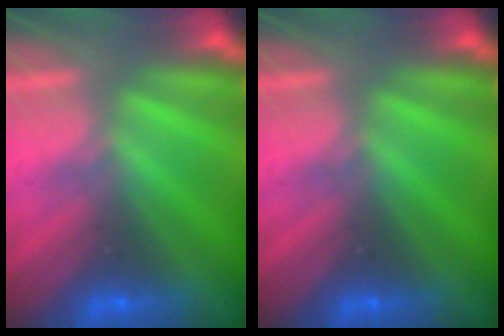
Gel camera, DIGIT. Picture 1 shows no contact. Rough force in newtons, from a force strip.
{"total": 0.0}